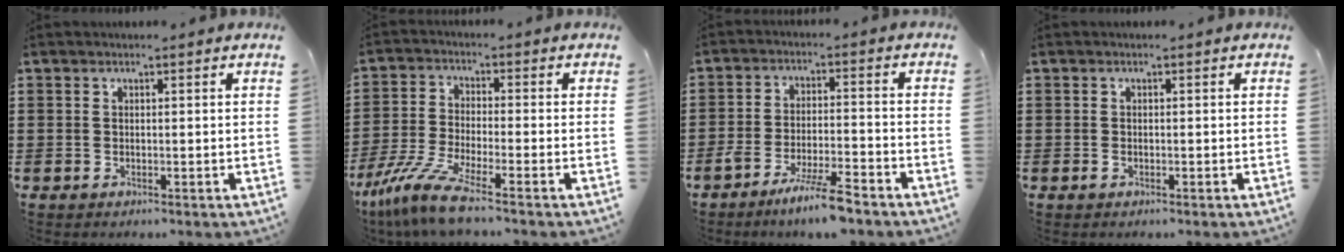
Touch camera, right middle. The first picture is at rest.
{"total": 8.0, "force": [-6.1, 0.6, 5.2], "torque": [-0.121, -0.017, -0.121]}
{"total": 7.1, "force": [-5.7, 0.3, 4.3], "torque": [-0.087, -0.011, -0.104]}
{"total": 0.7, "force": [-0.4, 0.3, 0.5], "torque": [-0.020, -0.008, -0.009]}